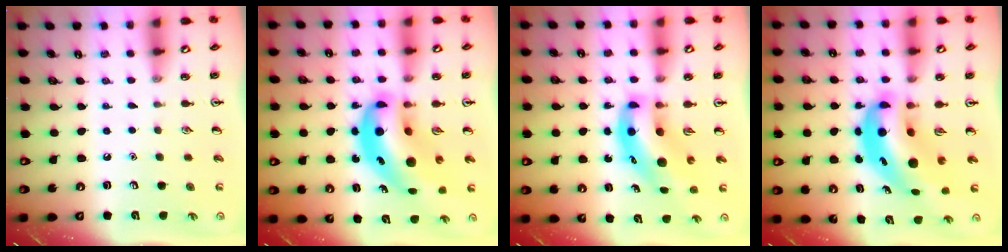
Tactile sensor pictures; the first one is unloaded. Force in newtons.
{"total": 16.0, "press": 15.4, "slide": 4.6}
{"total": 10.1, "press": 9.7, "slide": 2.8}
{"total": 12.0, "press": 11.5, "slide": 3.5}